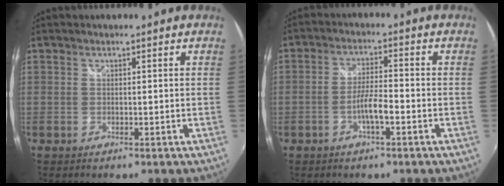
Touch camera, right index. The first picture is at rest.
{"total": 4.8, "force": [-2.2, 0.7, 4.2], "torque": [-0.084, 0.001, -0.039]}